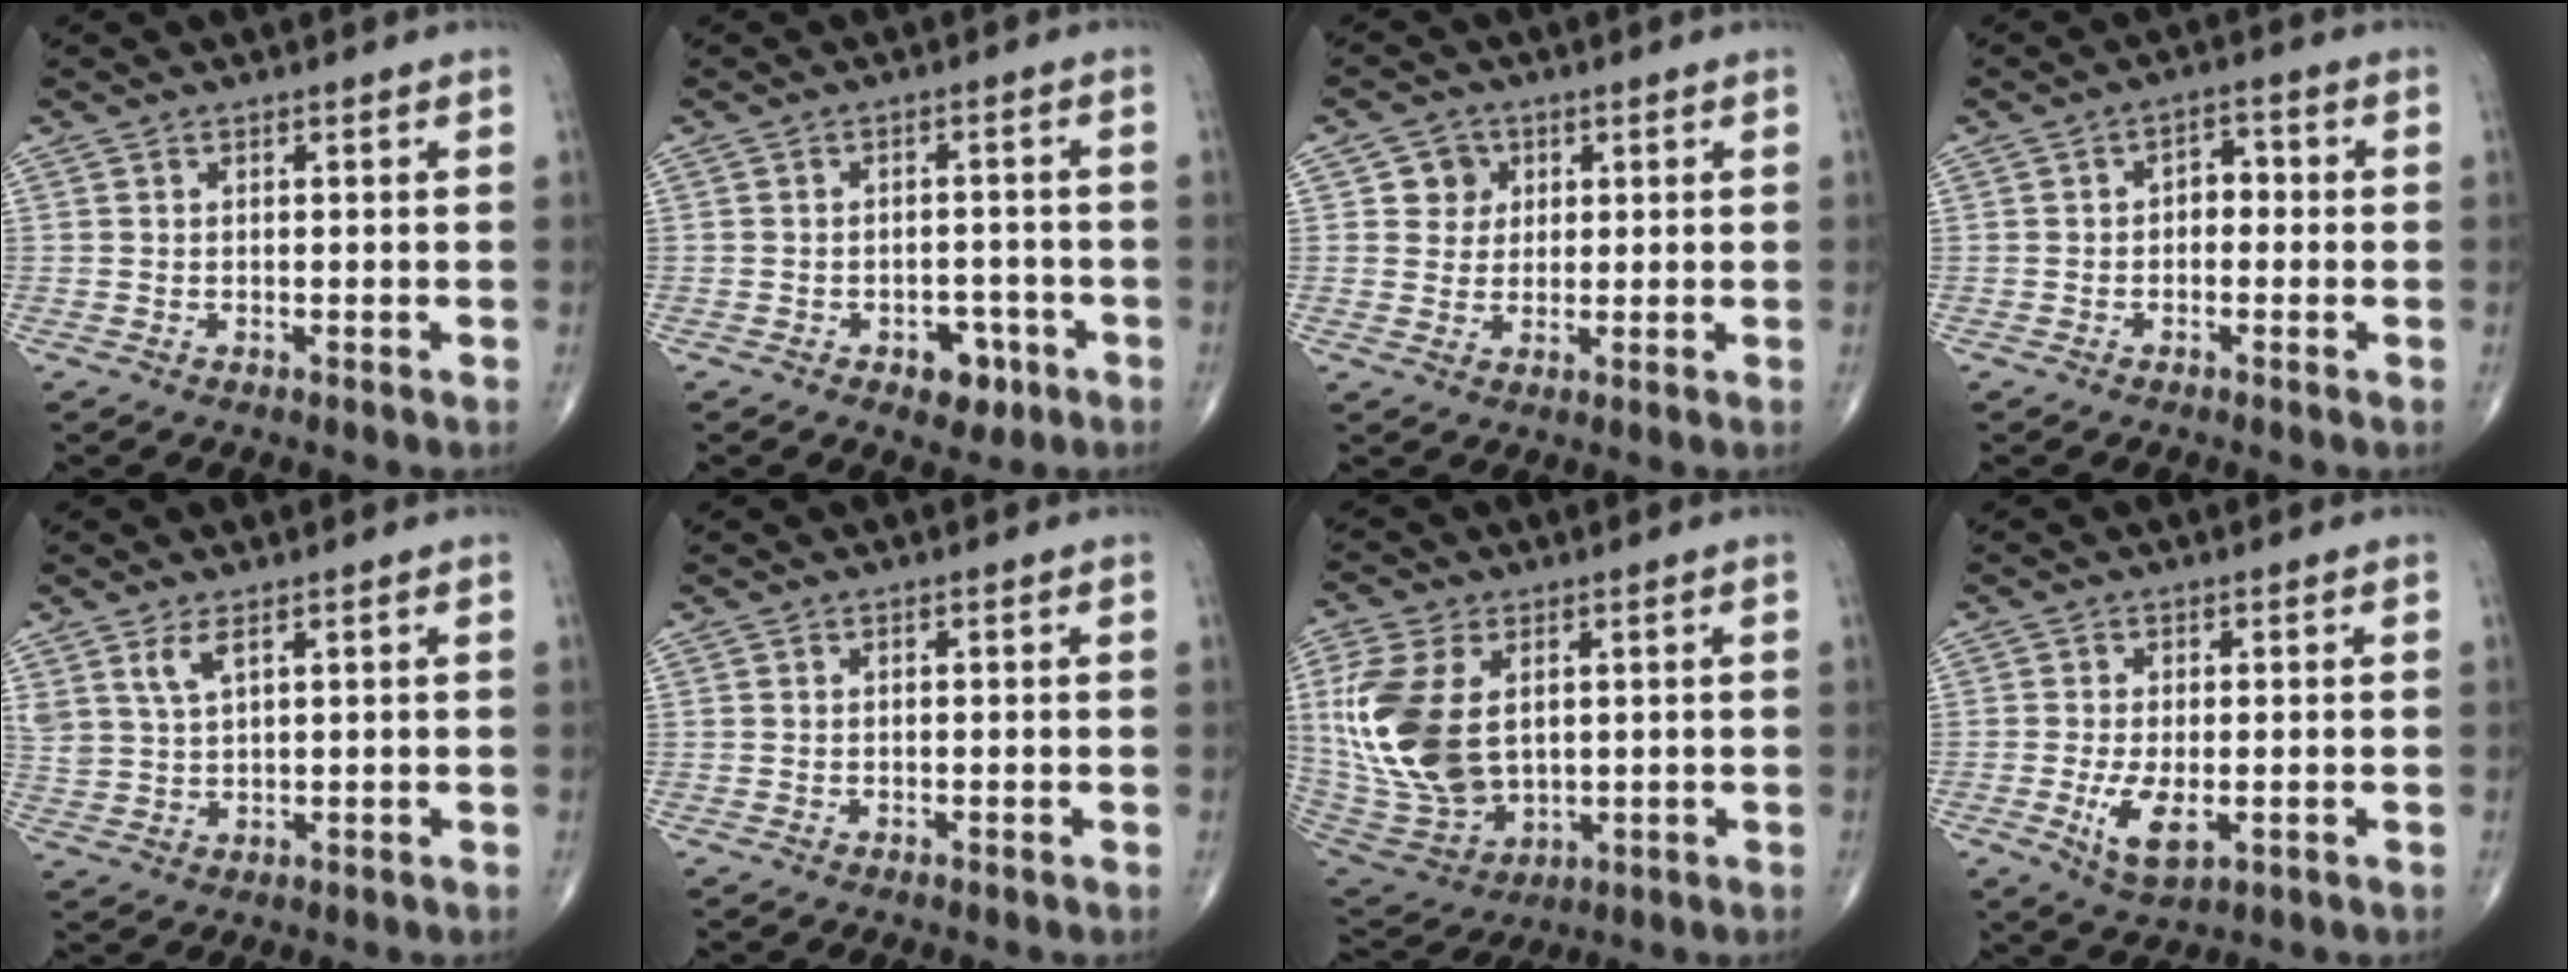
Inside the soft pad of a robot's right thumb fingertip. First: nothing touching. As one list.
[{"total": 5.3, "force": [-2.7, 3.4, 3.0], "torque": [-0.013, 0.021, -0.033]}, {"total": 4.4, "force": [1.4, 4.0, 0.9], "torque": [0.012, 0.000, 0.018]}, {"total": 3.6, "force": [-0.3, 2.5, 2.6], "torque": [-0.021, 0.016, -0.015]}, {"total": 4.1, "force": [2.5, 1.5, 2.9], "torque": [-0.061, -0.012, 0.057]}, {"total": 0.0}, {"total": 18.6, "force": [2.8, 11.7, 14.2], "torque": [-0.308, -0.020, 0.071]}, {"total": 6.0, "force": [-1.4, 2.6, 5.2], "torque": [-0.098, -0.013, -0.018]}]